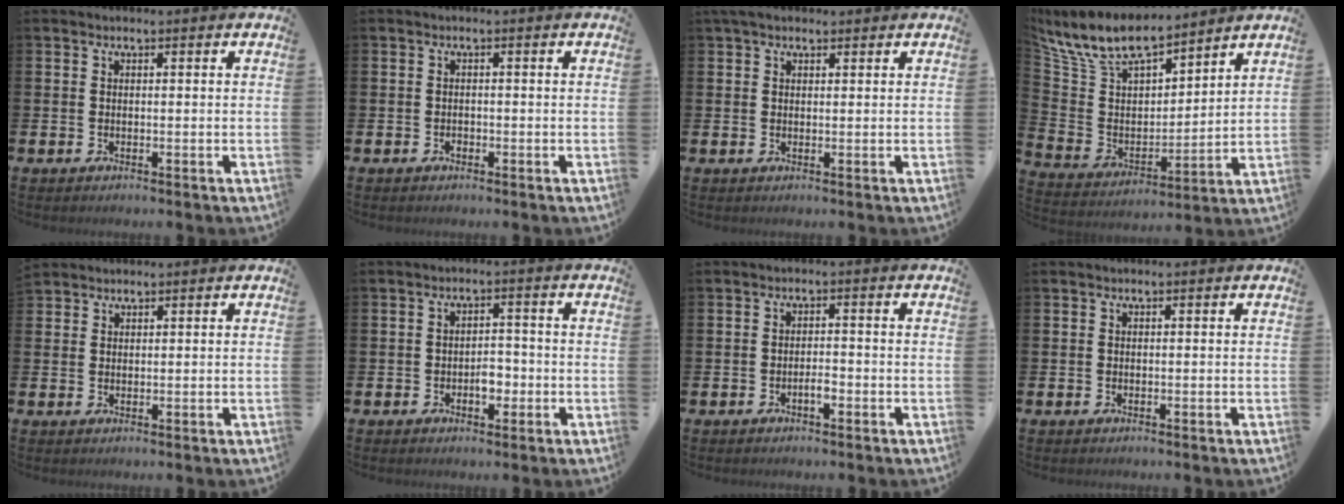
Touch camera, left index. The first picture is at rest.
{"total": 0.7, "force": [-0.5, 0.5, 0.2], "torque": [-0.010, 0.003, -0.009]}
{"total": 2.5, "force": [1.8, 1.2, 1.2], "torque": [-0.014, 0.001, 0.029]}
{"total": 10.4, "force": [9.2, 3.2, 3.5], "torque": [-0.118, -0.058, 0.164]}
{"total": 1.6, "force": [1.5, 0.5, -0.2], "torque": [0.013, -0.005, 0.027]}
{"total": 2.7, "force": [-1.2, 1.6, 1.8], "torque": [-0.020, -0.001, -0.027]}
{"total": 1.8, "force": [-1.1, 0.5, 1.3], "torque": [-0.020, 0.000, -0.023]}
{"total": 0.0}